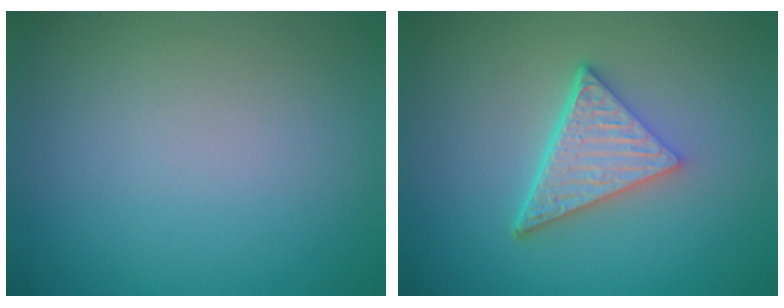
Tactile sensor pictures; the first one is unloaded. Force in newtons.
{"total": 5.1, "press": 3.6, "slide": 3.7}